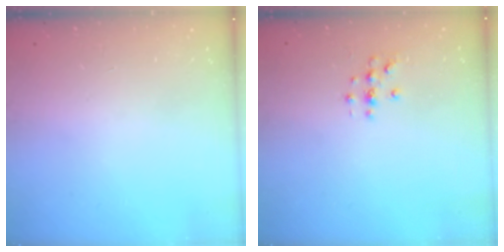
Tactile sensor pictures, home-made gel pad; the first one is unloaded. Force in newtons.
{"total": 2.0, "press": 2.0, "slide": 0.2}